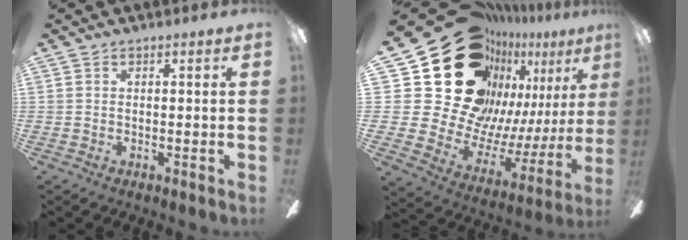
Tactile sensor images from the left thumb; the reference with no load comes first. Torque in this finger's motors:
{"motor_torque": [1.86, 3.15, 1.38, -1.39, 0.05]}